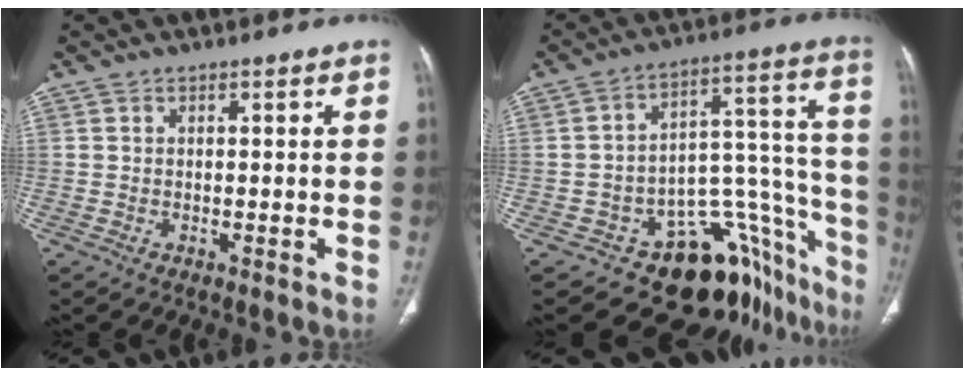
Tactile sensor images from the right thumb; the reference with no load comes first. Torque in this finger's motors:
{"motor_torque": [0.96, -0.81, -0.30, -0.31, 0.13]}